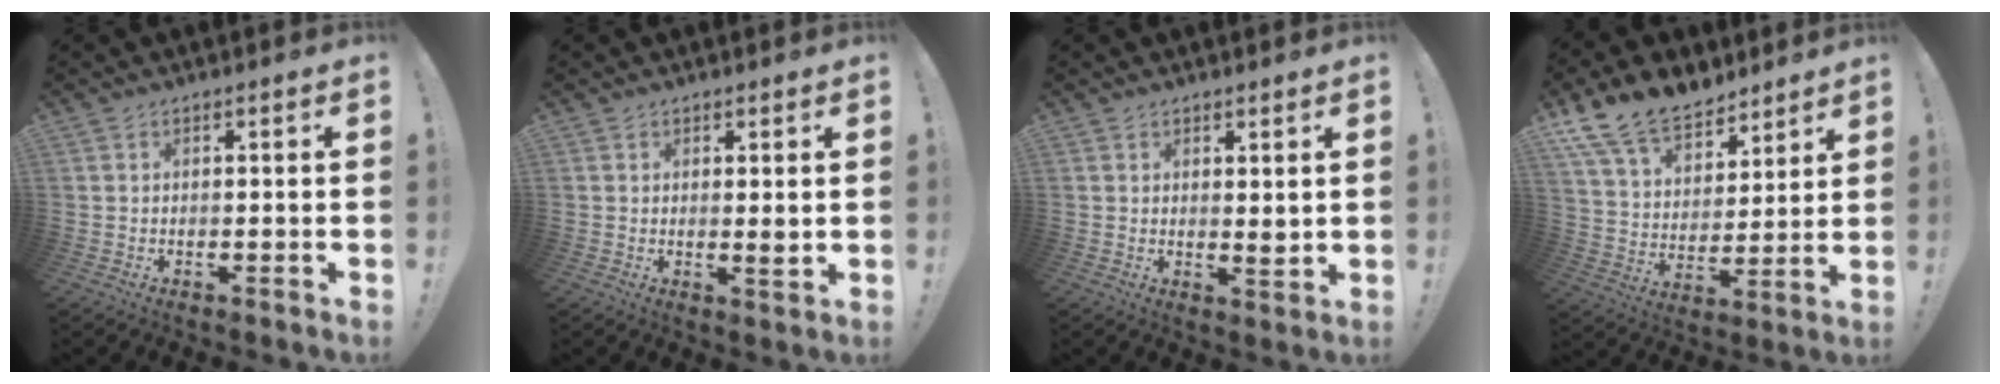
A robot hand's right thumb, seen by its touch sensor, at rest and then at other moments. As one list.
[{"total": 2.4, "force": [0.8, 0.7, 2.2], "torque": [-0.019, -0.012, 0.010]}, {"total": 3.0, "force": [1.7, 1.3, 2.0], "torque": [-0.012, -0.021, 0.028]}, {"total": 15.5, "force": [12.0, 8.1, 5.6], "torque": [-0.109, -0.086, 0.226]}]